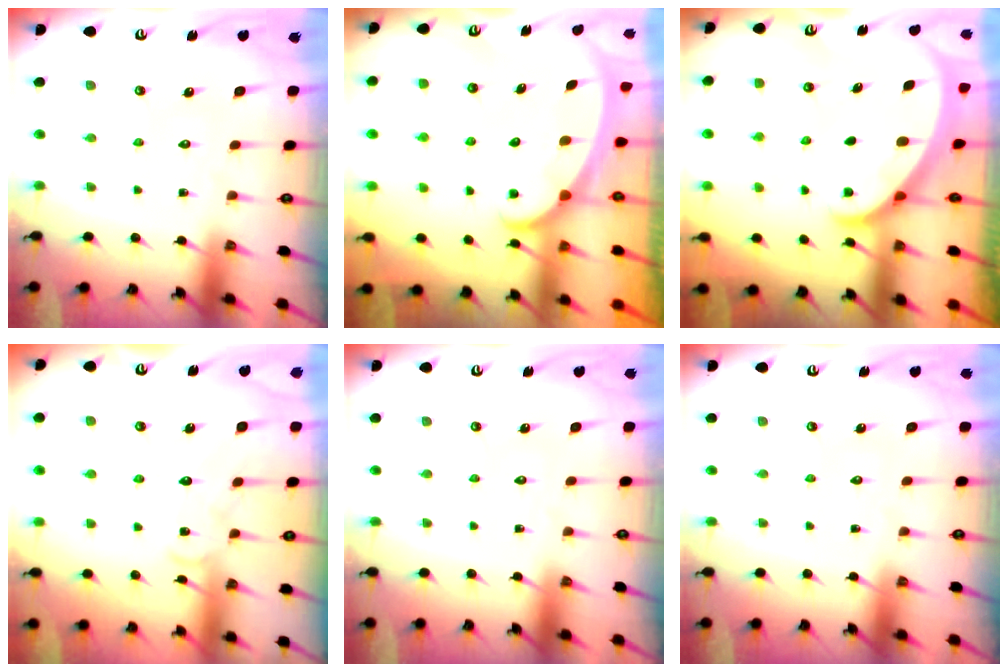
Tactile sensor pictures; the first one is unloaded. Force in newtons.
{"total": 2.6, "press": 2.6, "slide": 0.3}
{"total": 1.6, "press": 1.5, "slide": 0.1}
{"total": 9.0, "press": 9.0, "slide": 0.6}
{"total": 0.0}
{"total": 0.0}